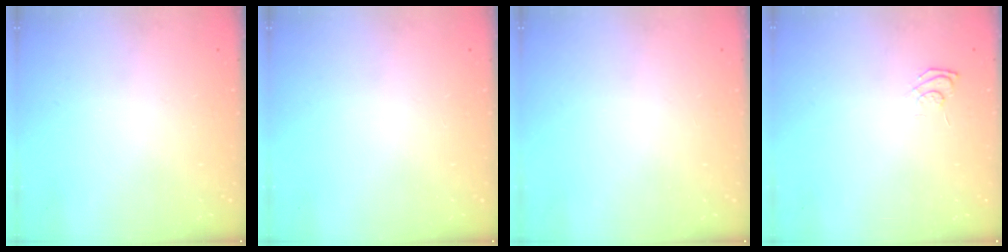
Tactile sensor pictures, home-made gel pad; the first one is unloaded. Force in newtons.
{"total": 0.0}
{"total": 0.0}
{"total": 6.1, "press": 5.9, "slide": 1.4}